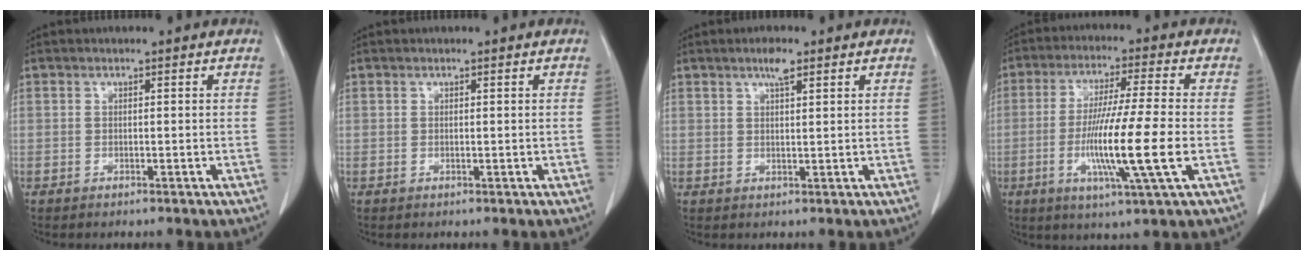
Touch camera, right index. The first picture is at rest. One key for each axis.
{"total": 0.0}
{"total": 2.6, "fx": 1.7, "fy": 0.5, "fz": 2.0, "tx": -0.037, "ty": 0.003, "tz": 0.028}
{"total": 13.0, "fx": -2.8, "fy": -0.9, "fz": 12.6, "tx": -0.240, "ty": -0.020, "tz": -0.057}